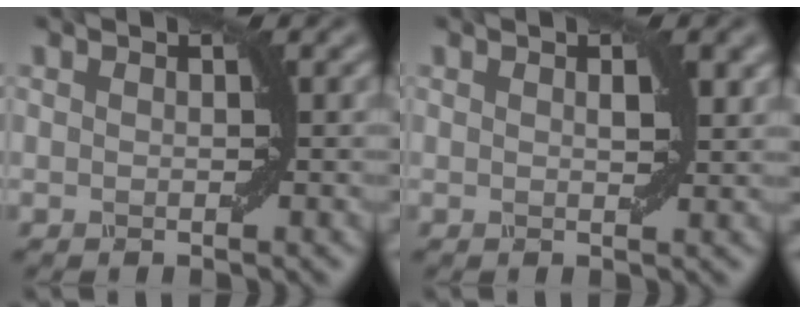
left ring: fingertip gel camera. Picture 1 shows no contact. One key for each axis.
{"total": 1.5, "fx": 0.6, "fy": 0.5, "fz": 1.3, "tx": -0.016, "ty": 0.002, "tz": 0.010}